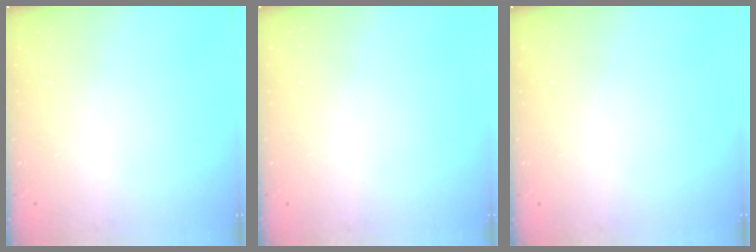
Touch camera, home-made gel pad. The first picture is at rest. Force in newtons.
{"total": 0.0}
{"total": 0.0}